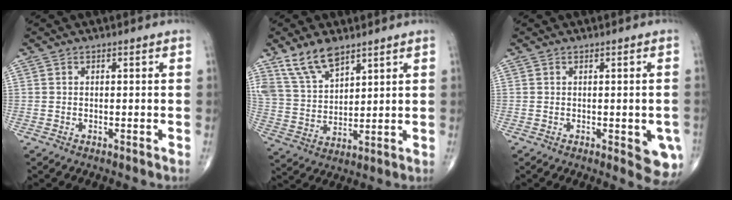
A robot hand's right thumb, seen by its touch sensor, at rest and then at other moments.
{"total": 9.9, "force": [7.1, 4.4, 5.4], "torque": [-0.092, -0.031, 0.150]}
{"total": 6.3, "force": [-1.7, 2.2, 5.6], "torque": [-0.046, -0.010, -0.016]}